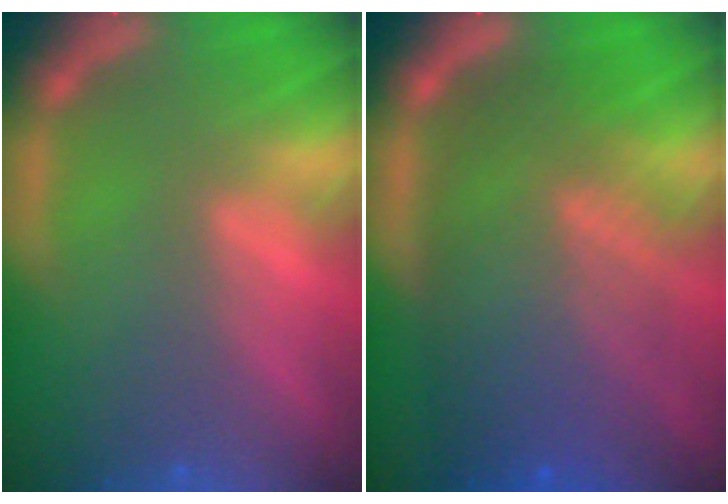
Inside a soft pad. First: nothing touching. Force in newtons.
{"total": 10.0}